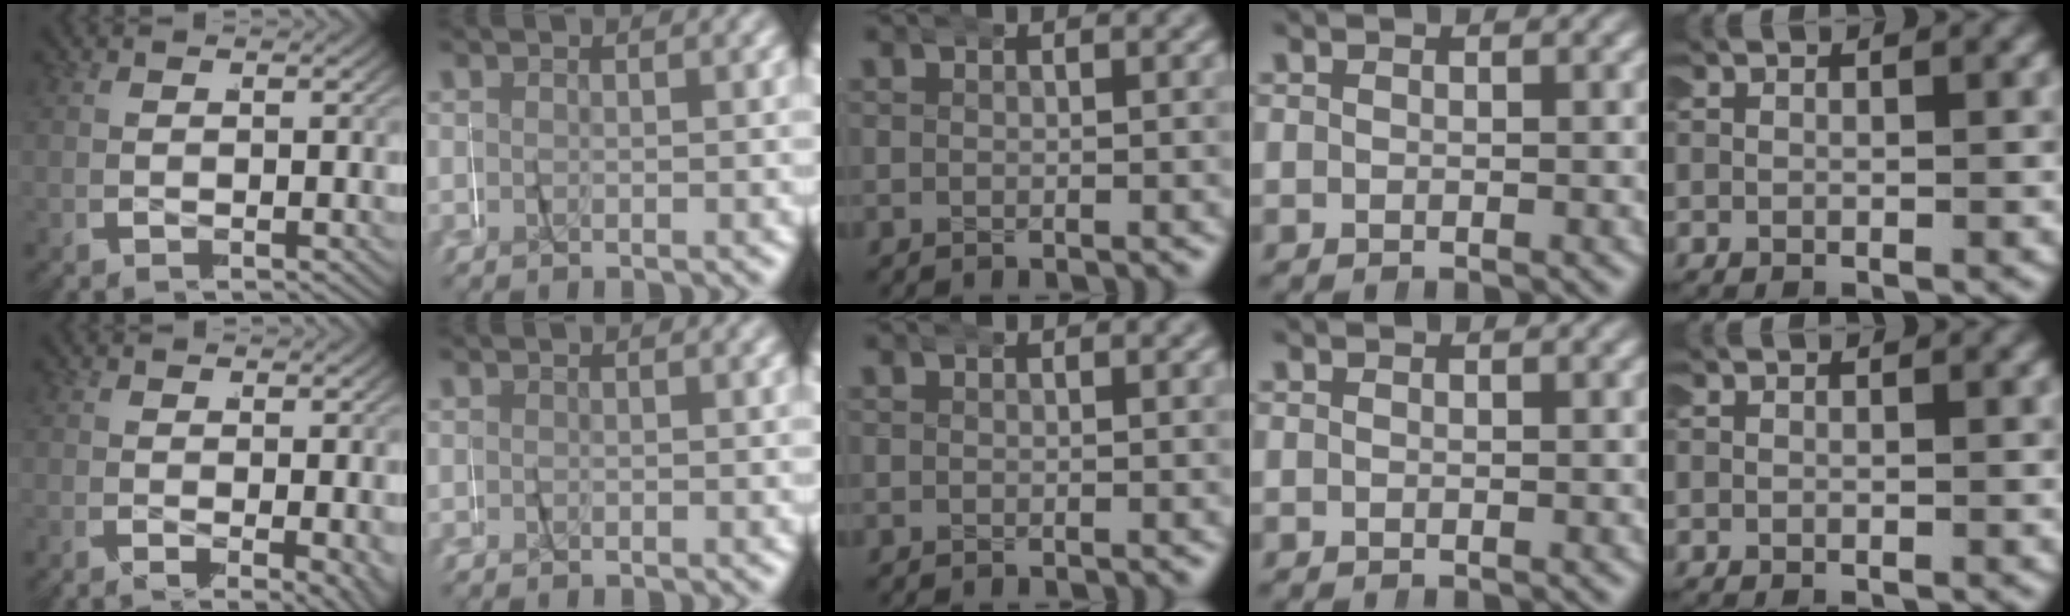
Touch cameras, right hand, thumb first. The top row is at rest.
{"thumb": {"total": 3.0, "force": [-0.8, 1.4, 2.5], "torque": [-0.038, -0.018, -0.005]}, "index": {"total": 0.7, "force": [0.3, 0.5, 0.4], "torque": [-0.006, -0.001, 0.006]}}